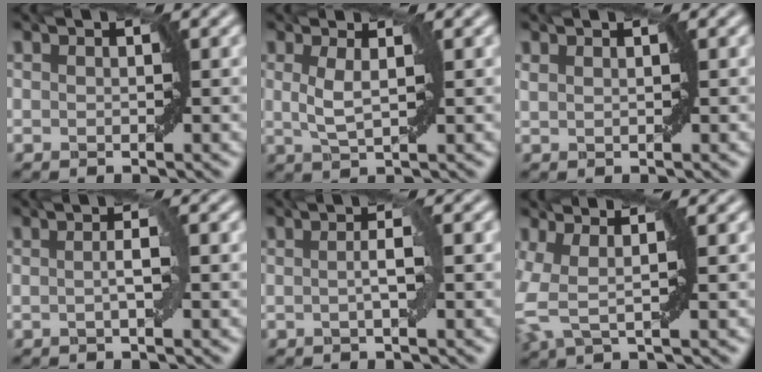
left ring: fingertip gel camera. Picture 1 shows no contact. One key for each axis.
{"total": 2.3, "fx": 0.5, "fy": 0.5, "fz": 2.2, "tx": -0.044, "ty": -0.003, "tz": 0.013}
{"total": 0.7, "fx": 0.6, "fy": 0.1, "fz": 0.4, "tx": -0.008, "ty": 0.003, "tz": 0.011}
{"total": 1.8, "fx": -0.1, "fy": 0.1, "fz": 1.8, "tx": -0.031, "ty": 0.003, "tz": -0.002}
{"total": 2.1, "fx": -0.1, "fy": 0.2, "fz": 2.1, "tx": -0.035, "ty": 0.003, "tz": -0.003}
{"total": 3.6, "fx": 0.4, "fy": 0.9, "fz": 3.4, "tx": -0.087, "ty": 0.002, "tz": 0.005}